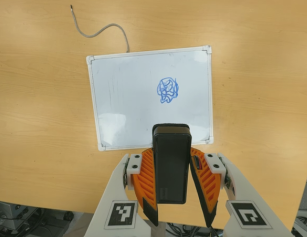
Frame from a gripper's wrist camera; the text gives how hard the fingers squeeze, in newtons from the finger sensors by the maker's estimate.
{"total": 5.6, "left": 4.2, "right": 7.0}